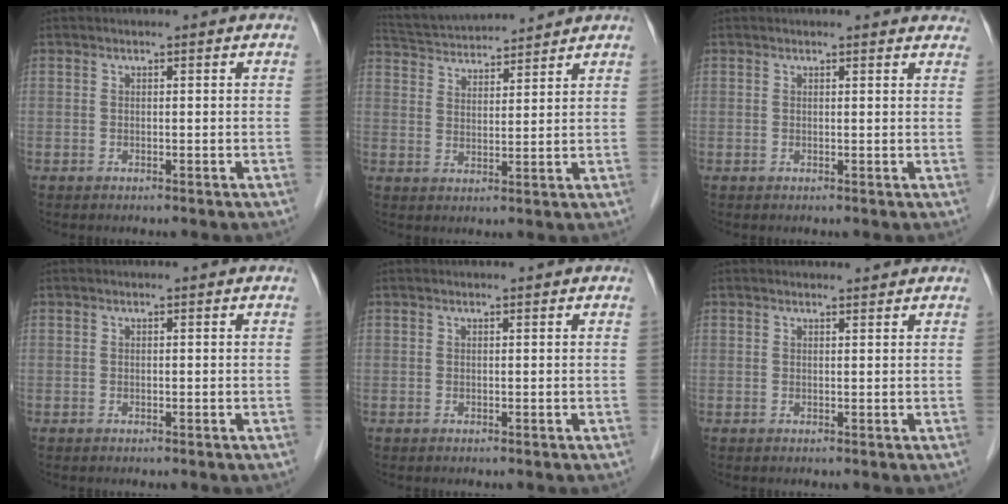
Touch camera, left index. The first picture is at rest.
{"total": 11.3, "force": [10.8, 1.1, 3.1], "torque": [-0.068, 0.029, 0.180]}
{"total": 4.6, "force": [4.4, 1.0, 0.9], "torque": [-0.002, 0.003, 0.031]}
{"total": 0.0}
{"total": 0.0}
{"total": 1.9, "force": [1.9, 0.3, 0.3], "torque": [-0.011, 0.006, 0.025]}